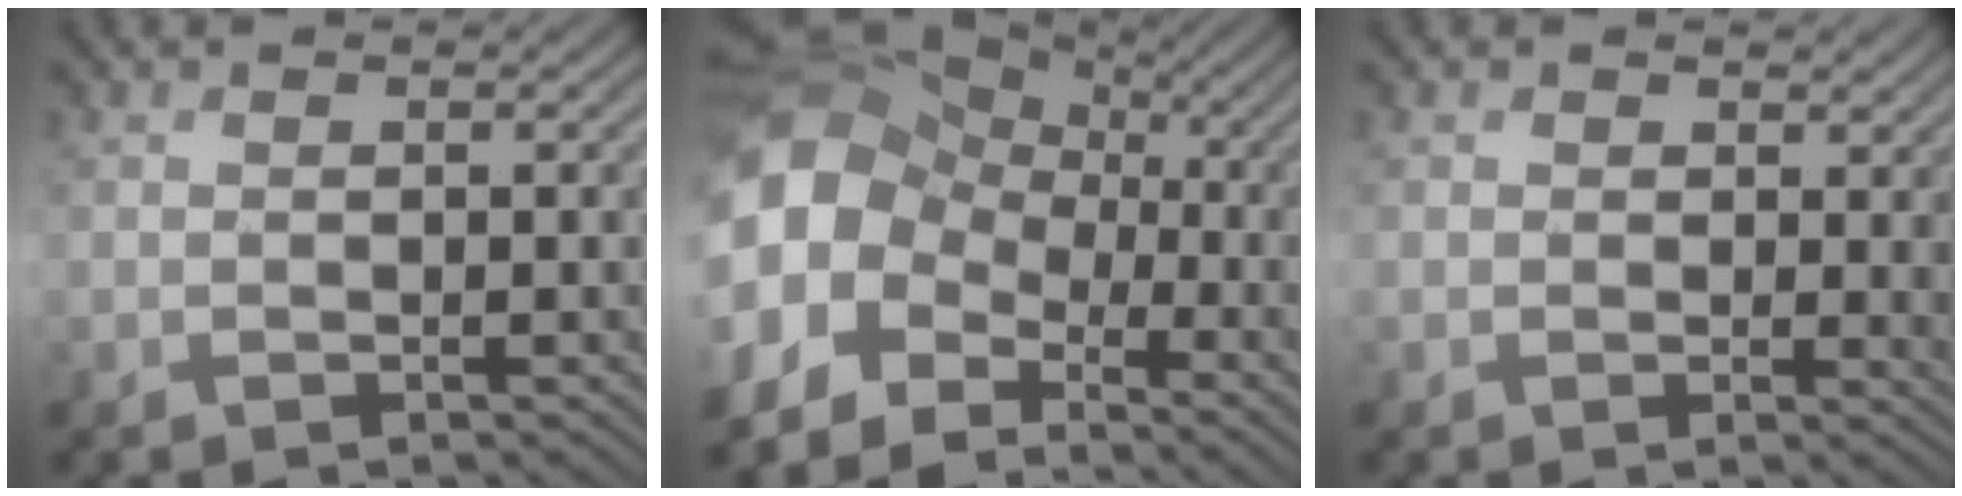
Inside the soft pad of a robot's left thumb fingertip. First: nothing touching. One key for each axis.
{"total": 13.9, "fx": -2.7, "fy": 11.2, "fz": 7.7, "tx": -0.216, "ty": -0.014, "tz": -0.062}
{"total": 2.6, "fx": 1.0, "fy": 1.9, "fz": 1.5, "tx": -0.028, "ty": -0.007, "tz": 0.015}